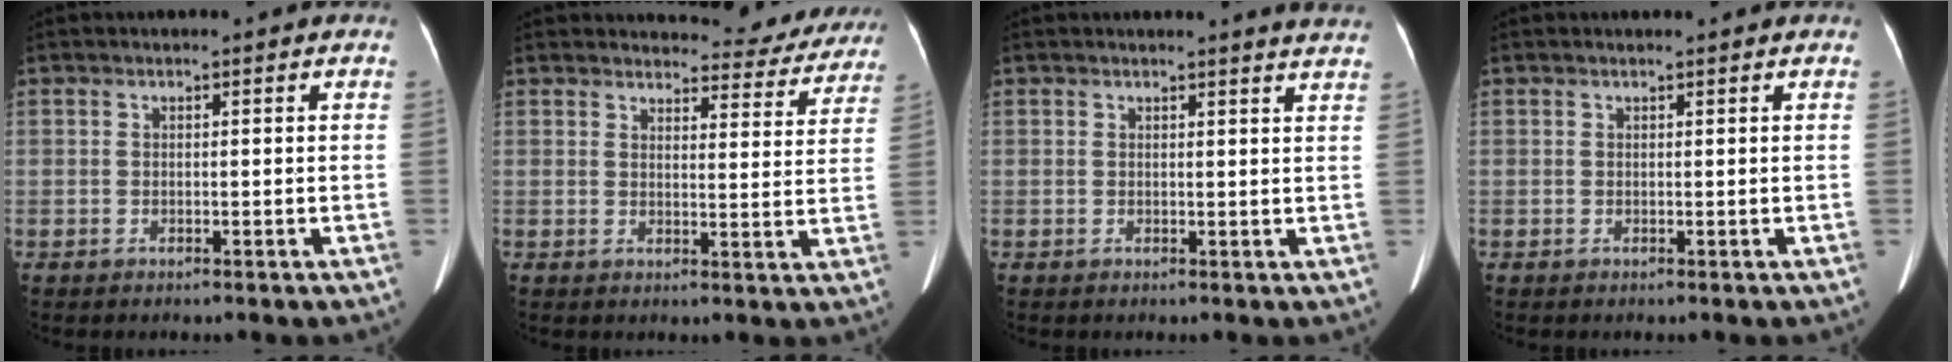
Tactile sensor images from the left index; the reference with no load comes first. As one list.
[{"total": 11.2, "force": [10.7, 2.8, 1.3], "torque": [0.013, -0.028, 0.106]}, {"total": 5.2, "force": [5.0, -0.4, 1.4], "torque": [-0.015, -0.012, 0.032]}, {"total": 0.8, "force": [0.7, 0.0, 0.3], "torque": [-0.010, 0.008, 0.013]}]